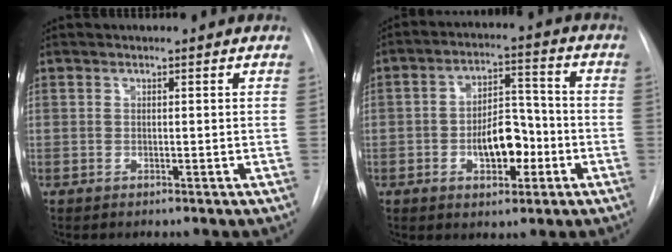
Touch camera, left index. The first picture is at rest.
{"total": 8.3, "force": [-2.7, 4.2, 6.7], "torque": [-0.108, 0.016, -0.040]}